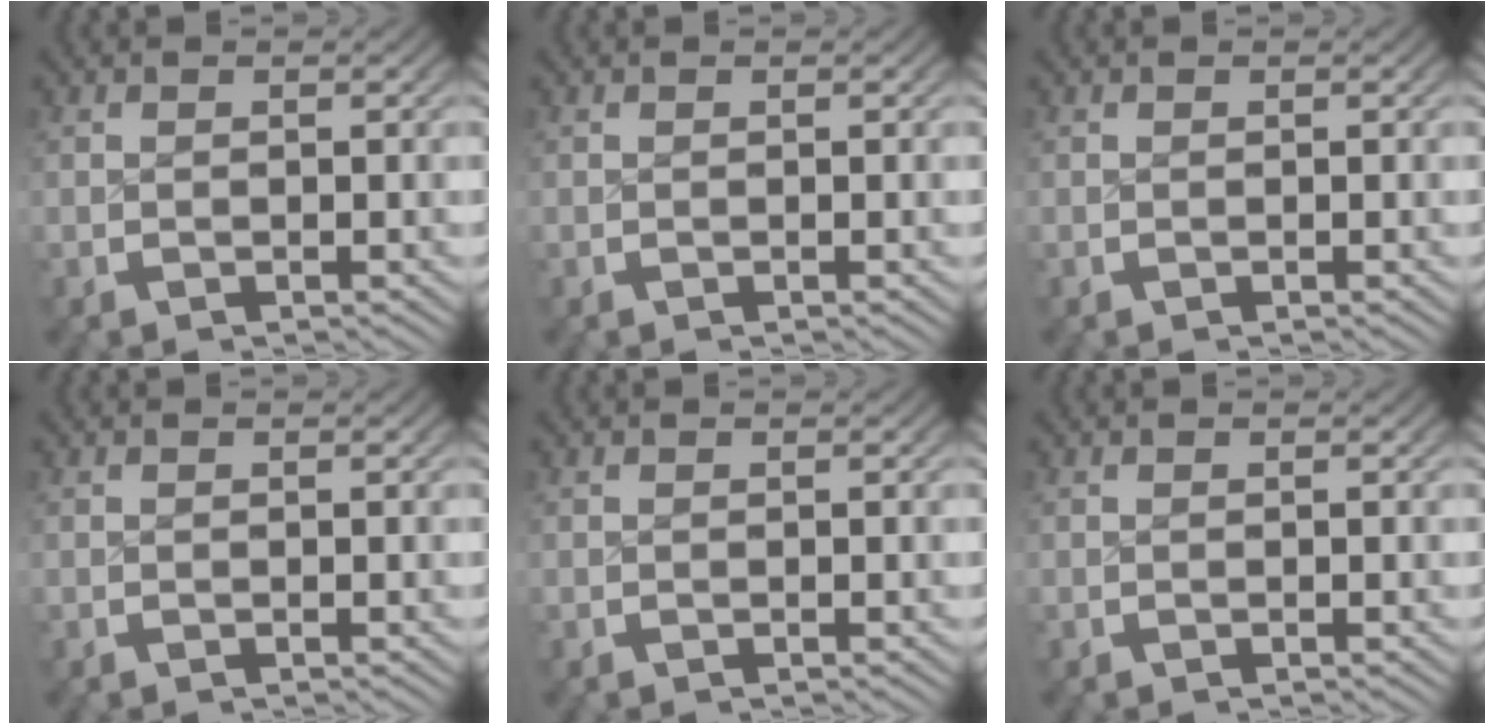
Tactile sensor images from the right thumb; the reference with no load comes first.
{"total": 0.0}
{"total": 0.0}
{"total": 0.0}
{"total": 0.0}
{"total": 0.0}